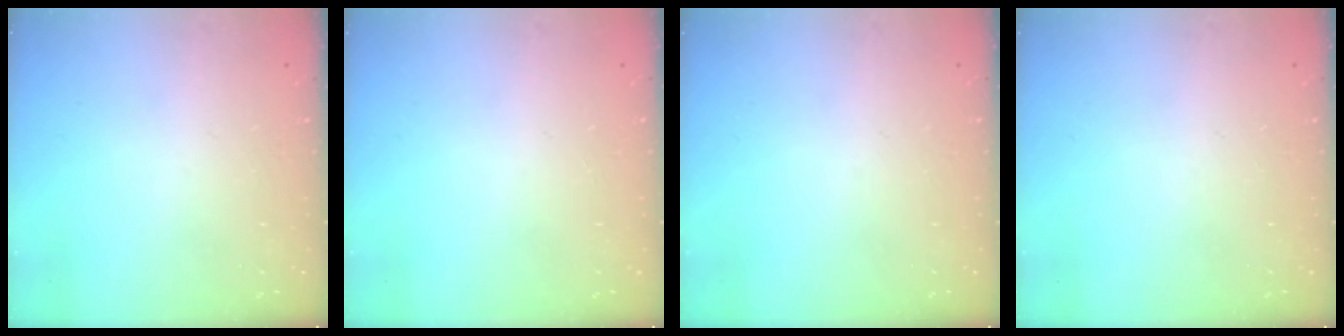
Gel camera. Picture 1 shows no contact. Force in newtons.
{"total": 0.0}
{"total": 0.0}
{"total": 0.0}